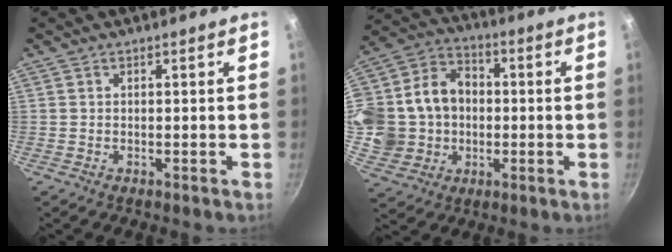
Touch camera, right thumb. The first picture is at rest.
{"total": 21.7, "force": [-0.1, 18.4, 11.5], "torque": [-0.239, 0.040, 0.007]}